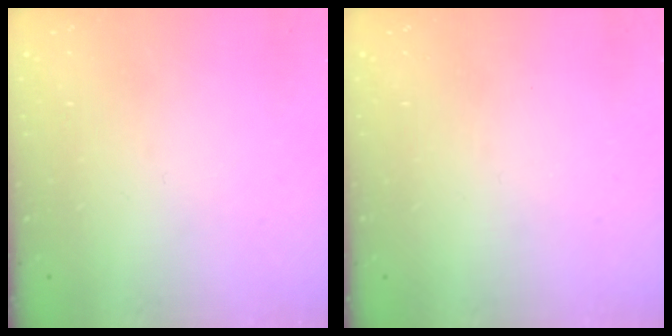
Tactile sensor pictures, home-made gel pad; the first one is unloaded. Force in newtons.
{"total": 0.0}